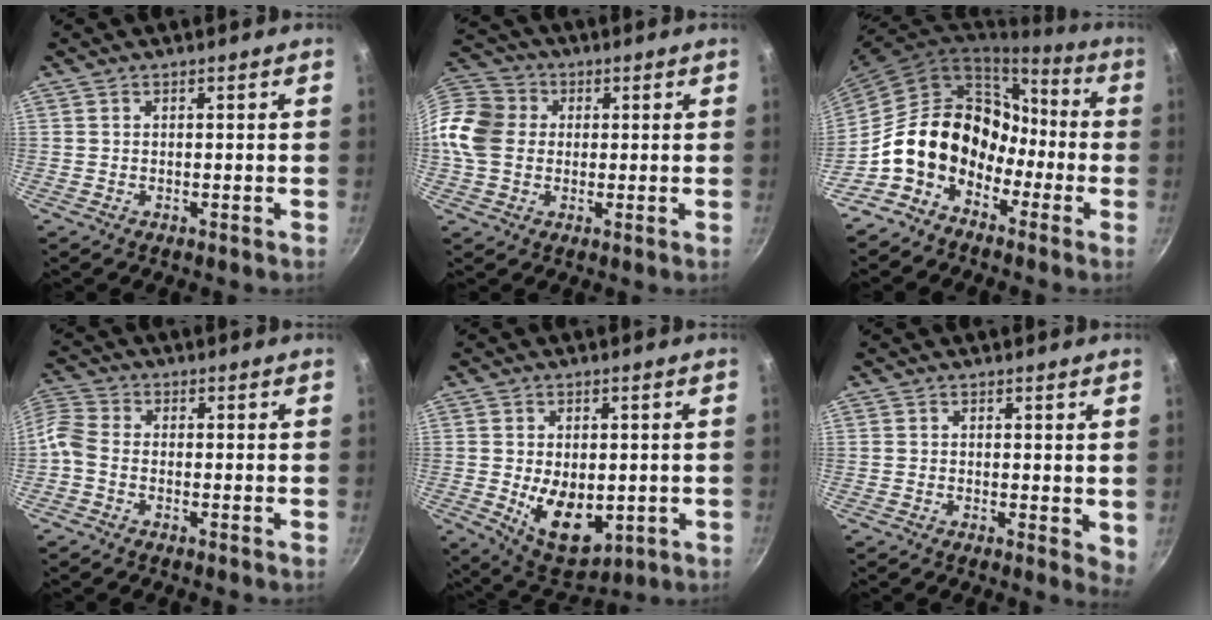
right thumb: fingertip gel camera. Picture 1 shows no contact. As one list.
[{"total": 12.5, "force": [0.6, 10.6, 6.7], "torque": [-0.115, 0.022, -0.006]}, {"total": 16.7, "force": [-6.2, 12.5, 9.1], "torque": [-0.102, 0.074, -0.116]}, {"total": 7.3, "force": [-2.3, 5.3, 4.4], "torque": [-0.110, 0.024, -0.068]}, {"total": 11.5, "force": [-1.3, 7.3, 8.8], "torque": [-0.111, -0.017, 0.001]}, {"total": 3.0, "force": [0.3, 1.5, 2.6], "torque": [-0.029, -0.007, 0.003]}]